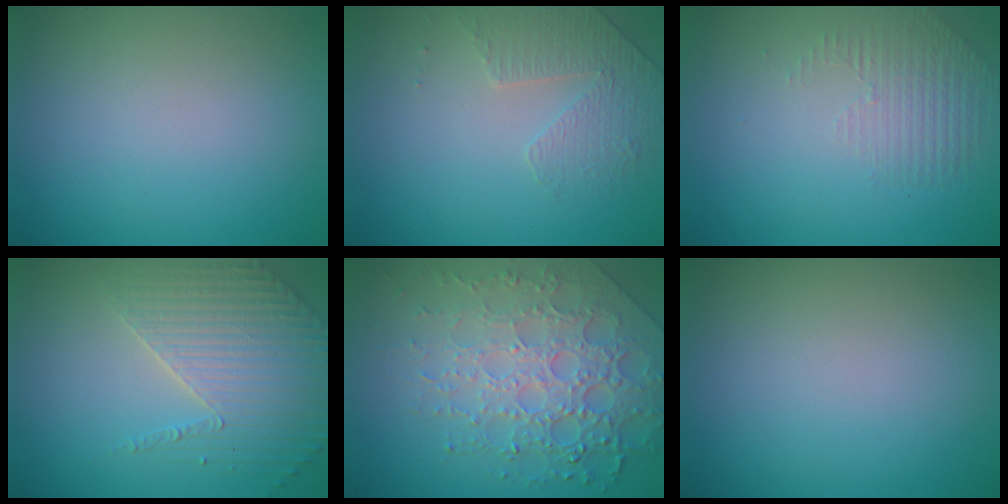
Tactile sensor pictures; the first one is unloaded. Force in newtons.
{"total": 1.8, "press": 1.4, "slide": 1.0}
{"total": 1.3, "press": 0.5, "slide": 1.2}
{"total": 3.6, "press": 3.6, "slide": 0.7}
{"total": 8.0, "press": 5.5, "slide": 5.9}
{"total": 0.0}